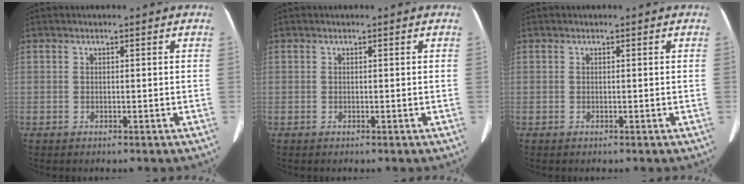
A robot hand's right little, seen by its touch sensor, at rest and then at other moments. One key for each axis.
{"total": 0.0}
{"total": 0.0}